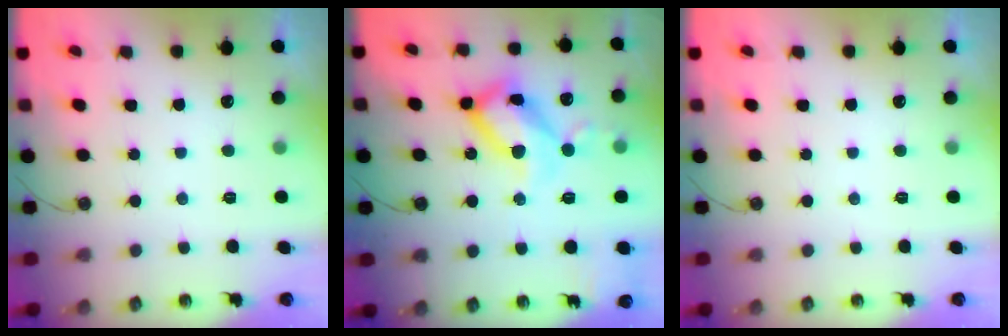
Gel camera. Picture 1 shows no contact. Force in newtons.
{"total": 20.9, "press": 20.8, "slide": 2.2}
{"total": 0.0}